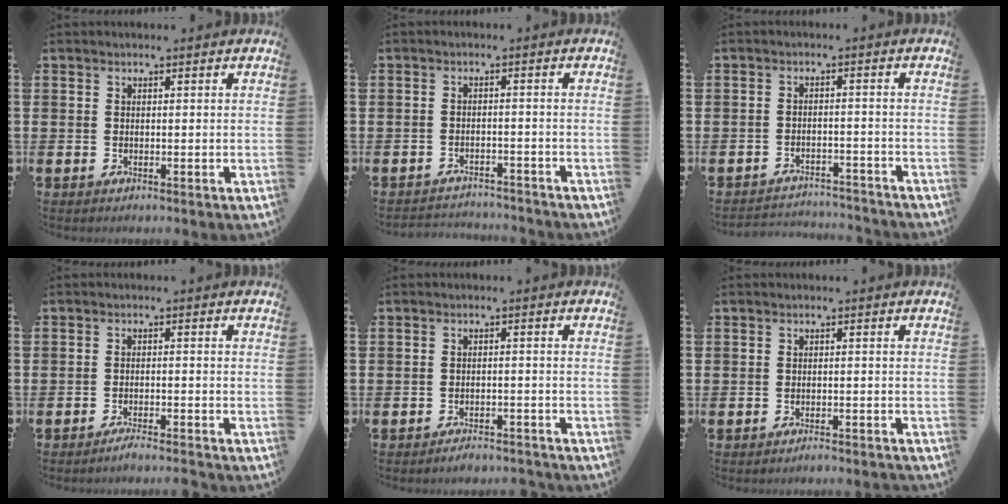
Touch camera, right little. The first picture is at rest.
{"total": 2.2, "force": [-2.2, 0.0, -0.3], "torque": [-0.003, 0.002, -0.049]}
{"total": 2.6, "force": [-2.6, 0.1, -0.2], "torque": [-0.005, 0.003, -0.057]}
{"total": 2.0, "force": [-1.9, -0.1, 0.7], "torque": [-0.010, 0.003, -0.036]}
{"total": 2.0, "force": [-1.9, 0.1, 0.4], "torque": [-0.010, 0.003, -0.039]}
{"total": 1.2, "force": [-1.2, -0.1, 0.2], "torque": [-0.005, 0.000, -0.023]}